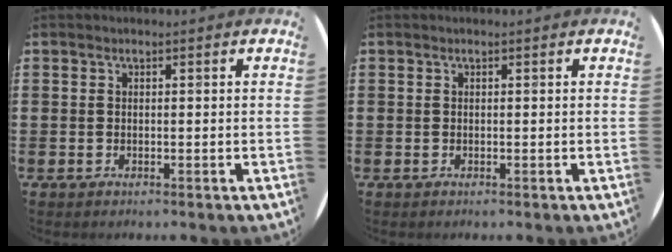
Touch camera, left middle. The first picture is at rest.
{"total": 0.0}